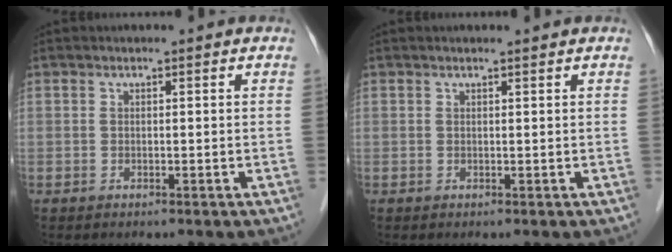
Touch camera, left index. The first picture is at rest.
{"total": 0.7, "force": [0.6, -0.1, 0.4], "torque": [-0.011, 0.003, 0.013]}